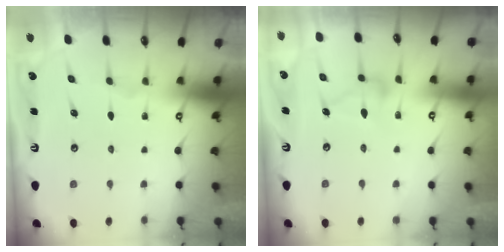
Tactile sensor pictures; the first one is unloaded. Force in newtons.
{"total": 8.3, "press": 8.3, "slide": 0.5}